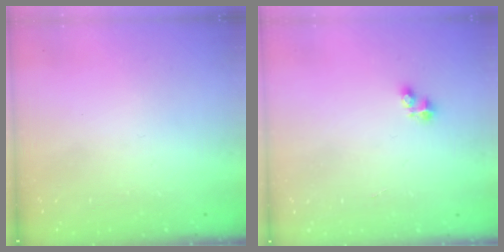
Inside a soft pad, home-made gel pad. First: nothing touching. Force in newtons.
{"total": 2.4, "press": 2.4, "slide": 0.3}